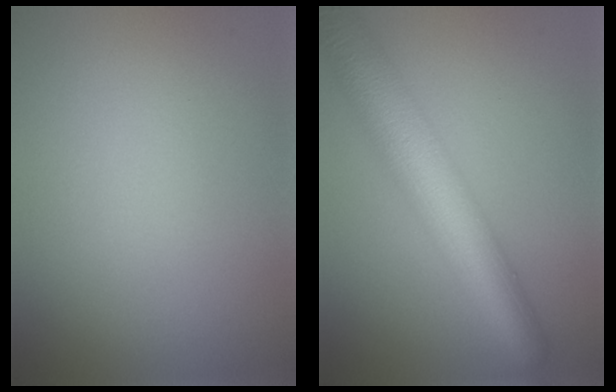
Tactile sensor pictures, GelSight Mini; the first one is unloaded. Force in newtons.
{"total": 9.3, "press": 9.3, "slide": 0.4}